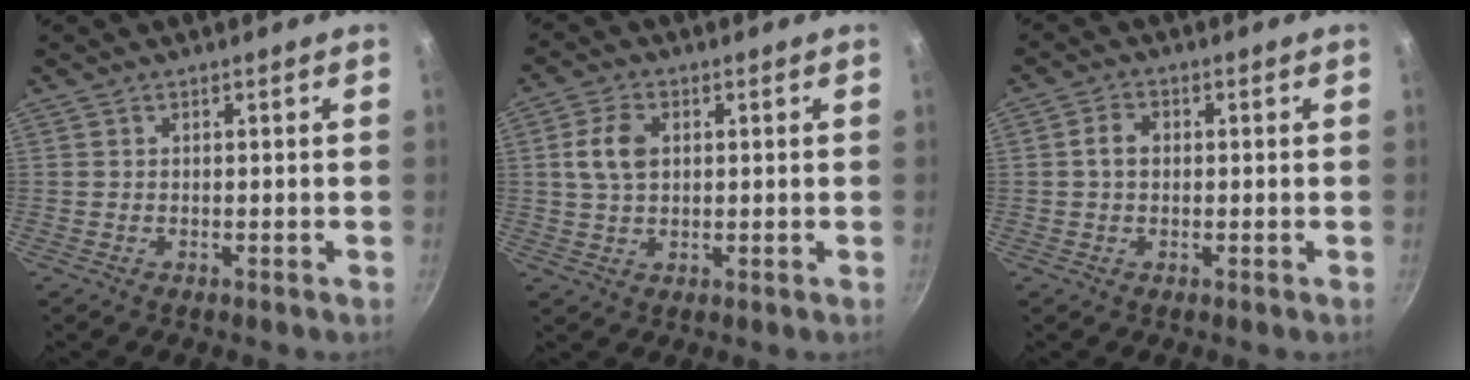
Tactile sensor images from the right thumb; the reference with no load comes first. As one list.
[{"total": 6.2, "force": [1.2, 4.1, 4.5], "torque": [-0.080, 0.006, 0.020]}, {"total": 3.4, "force": [0.2, 2.6, 2.3], "torque": [-0.033, 0.011, -0.002]}]